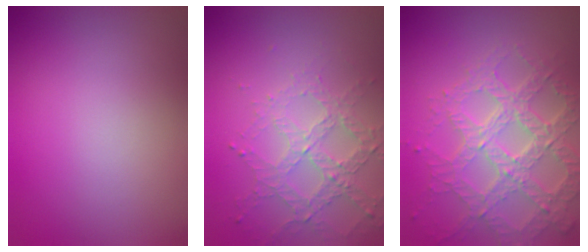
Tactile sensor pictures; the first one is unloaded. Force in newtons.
{"total": 3.2, "press": 2.9, "slide": 1.4}
{"total": 7.0, "press": 5.0, "slide": 4.9}